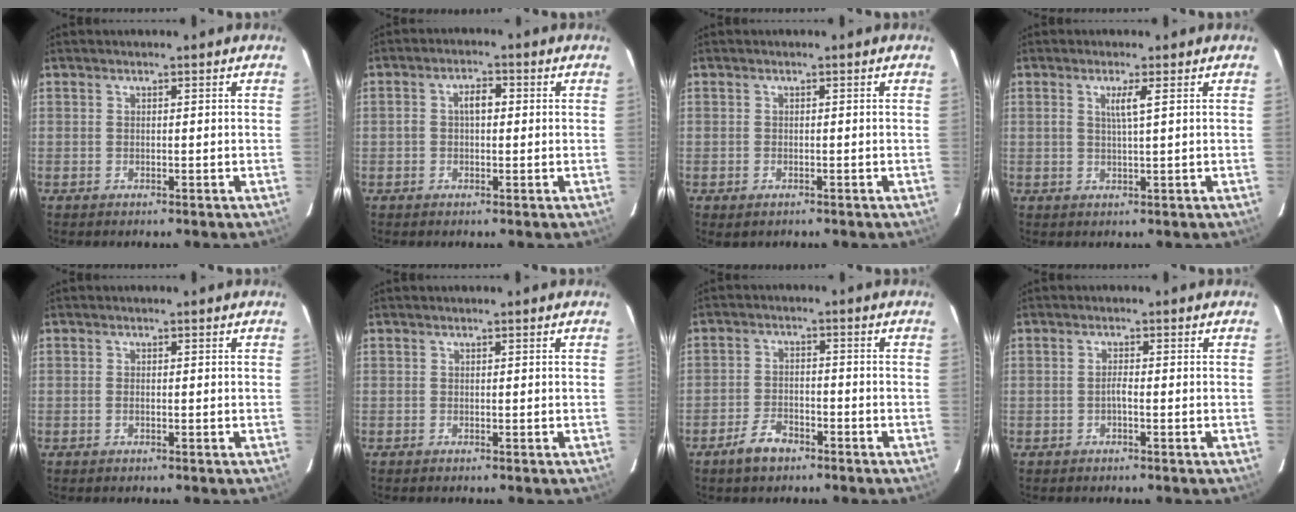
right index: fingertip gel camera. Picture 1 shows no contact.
{"total": 3.6, "force": [0.2, 2.1, 2.8], "torque": [-0.049, 0.012, 0.004]}
{"total": 1.4, "force": [-0.7, 1.1, 0.5], "torque": [-0.008, -0.006, -0.012]}
{"total": 2.7, "force": [0.9, -0.4, 2.5], "torque": [-0.045, -0.002, 0.017]}
{"total": 0.8, "force": [-0.3, 0.4, 0.6], "torque": [-0.013, 0.000, -0.005]}
{"total": 0.0}
{"total": 5.6, "force": [-3.9, 2.8, 2.7], "torque": [-0.067, 0.002, -0.068]}
{"total": 1.2, "force": [-0.6, 0.2, 1.1], "torque": [-0.020, 0.002, -0.012]}